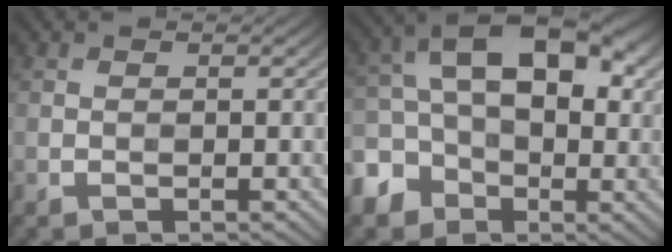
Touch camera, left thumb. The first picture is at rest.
{"total": 12.2, "force": [-2.1, 8.8, 8.2], "torque": [-0.132, 0.002, -0.048]}